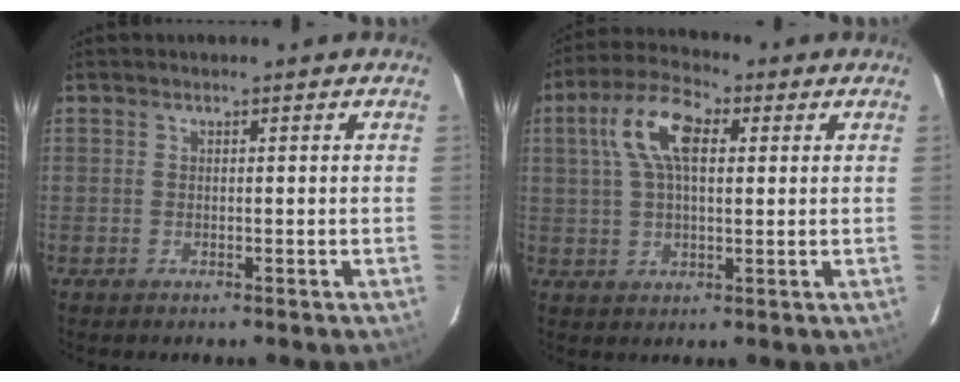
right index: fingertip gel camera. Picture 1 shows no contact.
{"total": 10.4, "force": [3.0, 4.9, 8.6], "torque": [-0.169, 0.027, 0.052]}